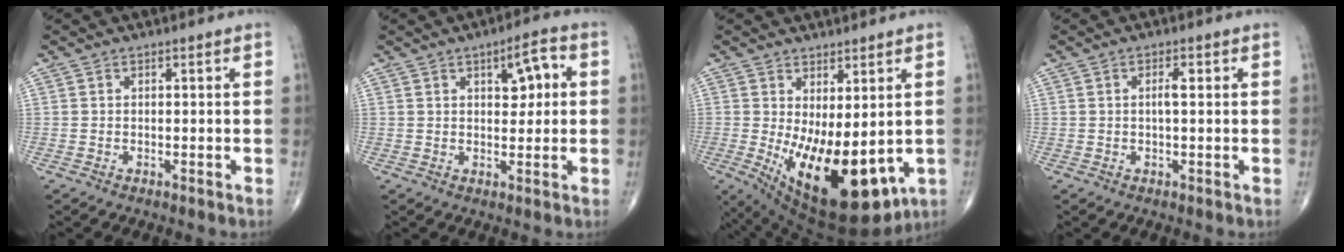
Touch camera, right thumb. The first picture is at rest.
{"total": 6.3, "force": [1.8, 2.8, 5.3], "torque": [-0.058, 0.004, 0.022]}
{"total": 18.4, "force": [-3.1, 8.0, 16.3], "torque": [-0.242, -0.028, -0.015]}
{"total": 2.1, "force": [0.4, 0.5, 2.0], "torque": [-0.036, 0.001, 0.005]}